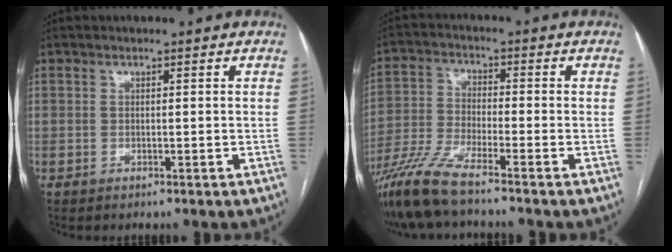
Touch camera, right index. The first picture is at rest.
{"total": 9.3, "force": [-7.7, -0.3, 5.2], "torque": [-0.108, -0.027, -0.152]}